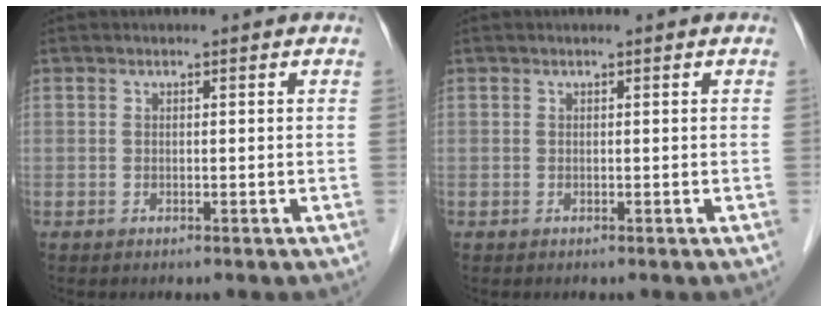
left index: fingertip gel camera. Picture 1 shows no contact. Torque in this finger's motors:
{"motor_torque": [-0.09, -0.07, 0.03, 0.00]}